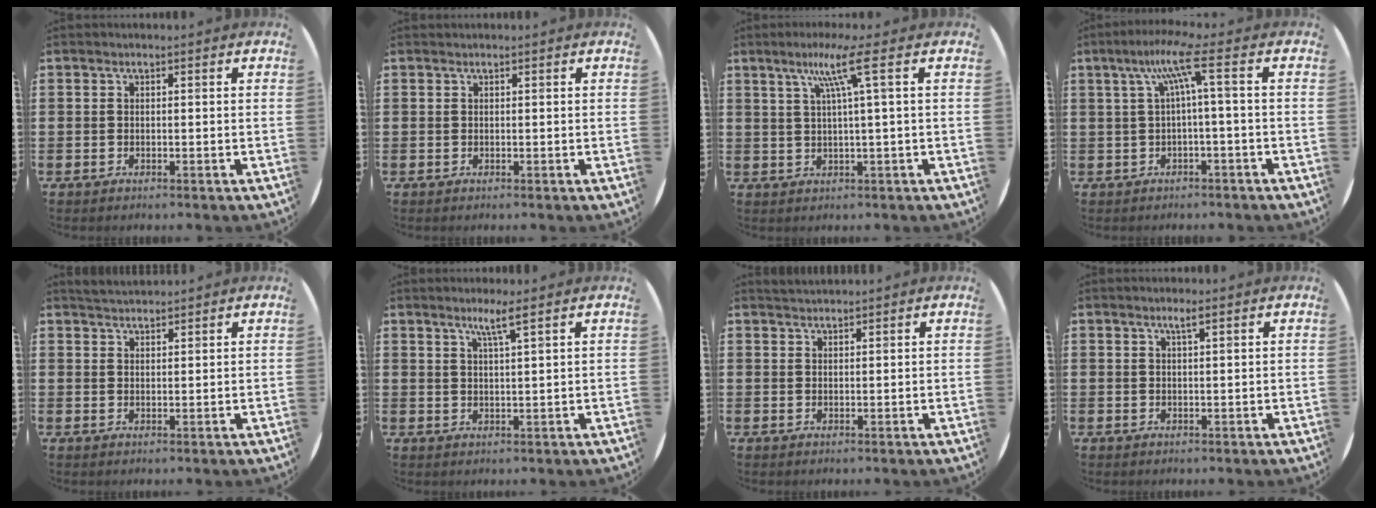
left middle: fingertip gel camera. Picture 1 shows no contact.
{"total": 0.0}
{"total": 6.3, "force": [2.6, -0.3, 5.7], "torque": [-0.109, 0.001, 0.035]}
{"total": 6.8, "force": [1.2, 0.2, 6.7], "torque": [-0.125, 0.007, 0.011]}
{"total": 2.3, "force": [2.3, 0.3, 0.1], "torque": [-0.005, -0.001, 0.043]}
{"total": 2.7, "force": [2.0, -0.3, 1.8], "torque": [-0.037, -0.001, 0.034]}
{"total": 1.2, "force": [1.2, 0.0, 0.0], "torque": [0.000, 0.002, 0.024]}
{"total": 1.5, "force": [1.0, 0.0, 1.1], "torque": [-0.021, 0.002, 0.017]}